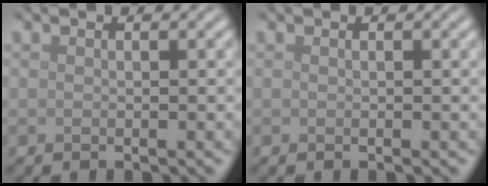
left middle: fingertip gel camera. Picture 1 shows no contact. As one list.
[{"total": 0.0}]